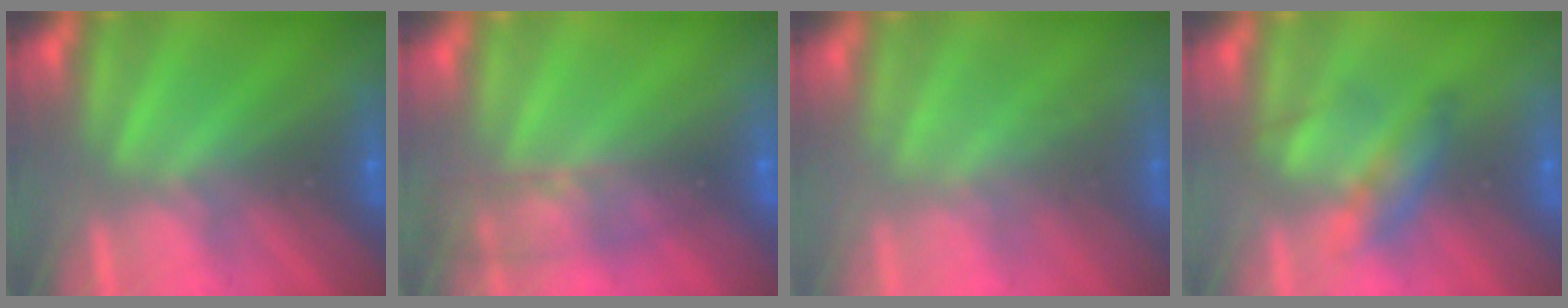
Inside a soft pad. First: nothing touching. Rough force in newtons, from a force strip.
{"total": 10.1}
{"total": 2.1}
{"total": 2.2}